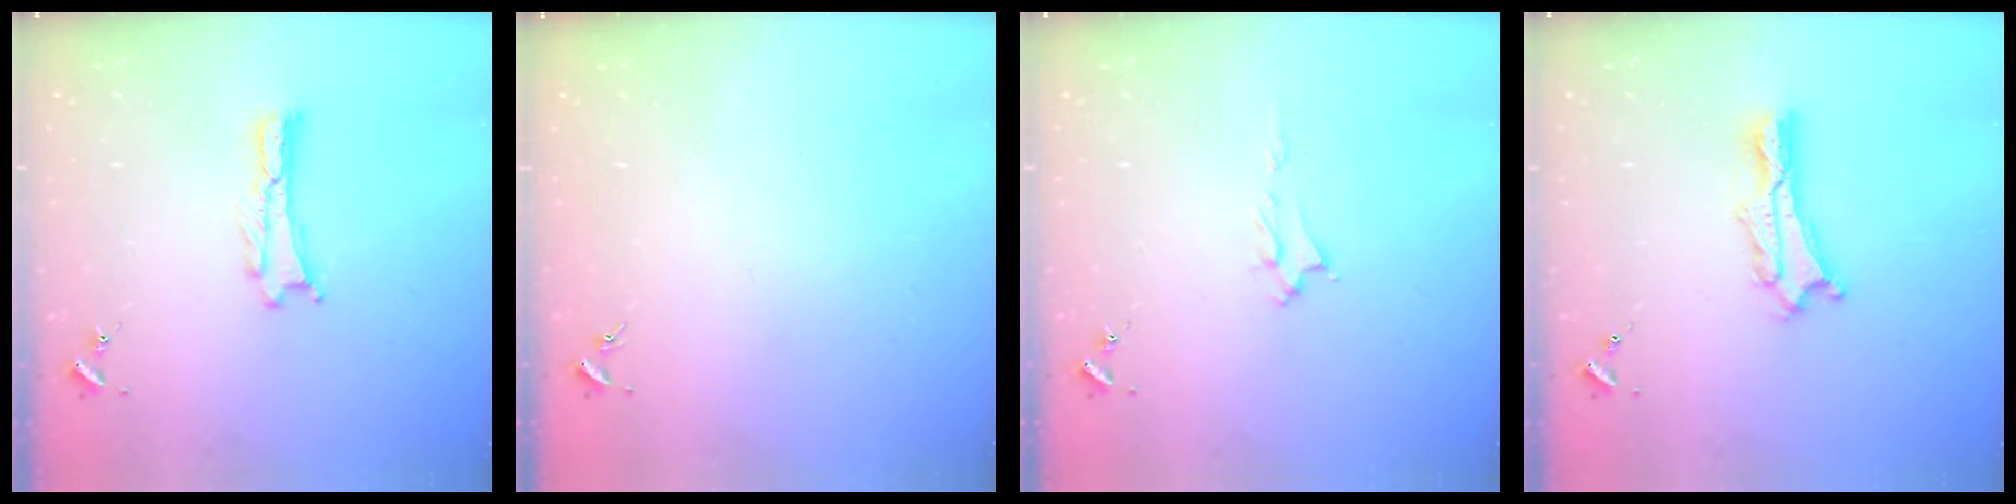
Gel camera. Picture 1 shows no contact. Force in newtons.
{"total": 0.0}
{"total": 1.6, "press": 1.6, "slide": 0.2}
{"total": 2.2, "press": 2.2, "slide": 0.3}